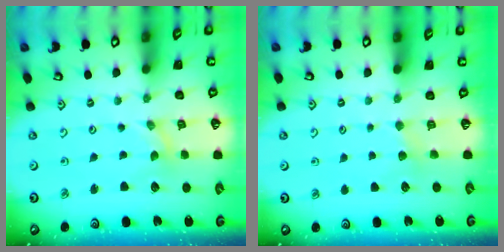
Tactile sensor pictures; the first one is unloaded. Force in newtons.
{"total": 2.3, "press": 2.2, "slide": 0.3}